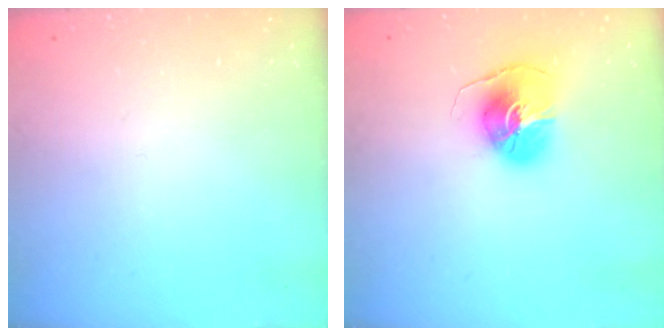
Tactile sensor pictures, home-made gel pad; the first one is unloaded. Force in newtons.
{"total": 8.5, "press": 8.5, "slide": 0.2}